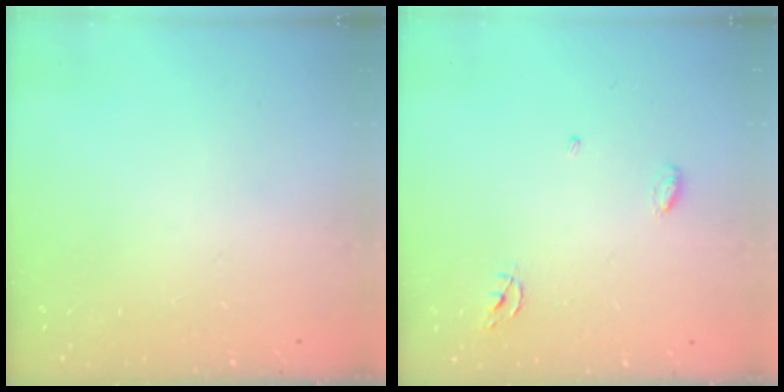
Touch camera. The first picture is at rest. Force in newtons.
{"total": 3.9, "press": 3.9, "slide": 0.2}